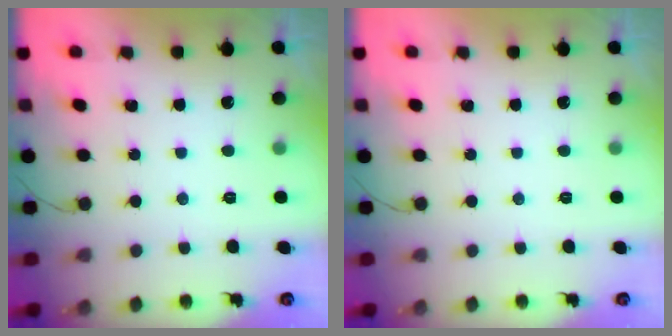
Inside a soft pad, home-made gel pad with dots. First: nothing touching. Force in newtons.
{"total": 0.0}